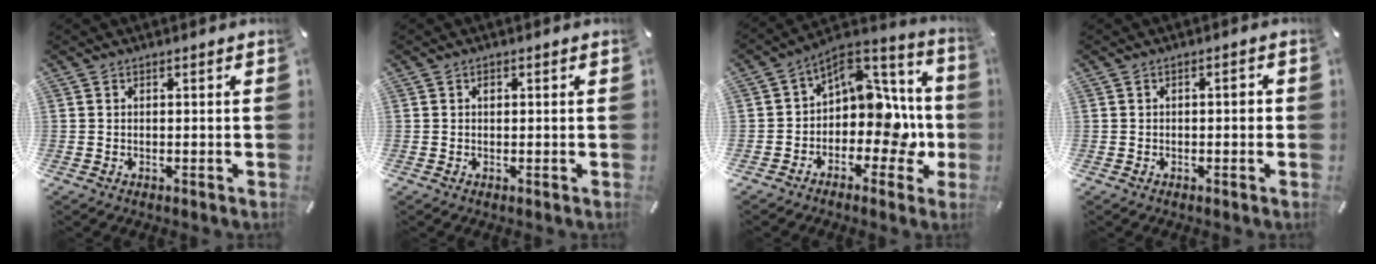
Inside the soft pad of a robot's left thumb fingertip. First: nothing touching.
{"total": 0.8, "force": [0.2, 0.6, 0.5], "torque": [-0.011, 0.002, 0.004]}
{"total": 12.9, "force": [-0.5, 9.2, 9.1], "torque": [-0.110, -0.009, -0.009]}
{"total": 1.7, "force": [-0.3, 0.9, 1.4], "torque": [-0.027, 0.006, -0.009]}